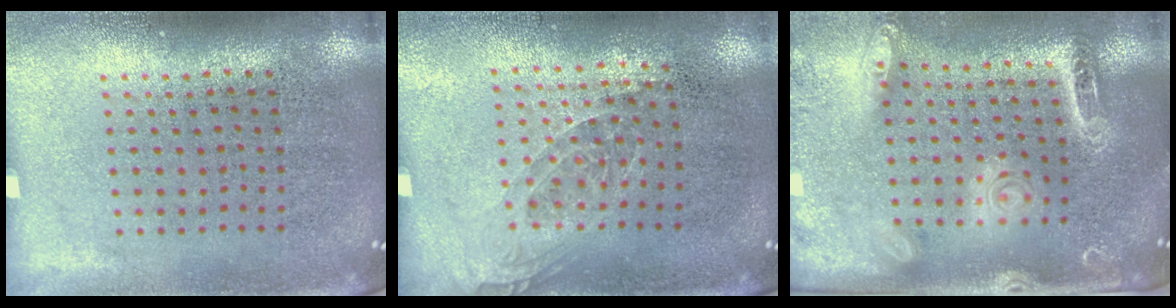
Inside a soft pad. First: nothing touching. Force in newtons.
{"total": 1.0, "press": 0.7, "slide": 0.7}
{"total": 2.5, "press": 2.0, "slide": 1.6}